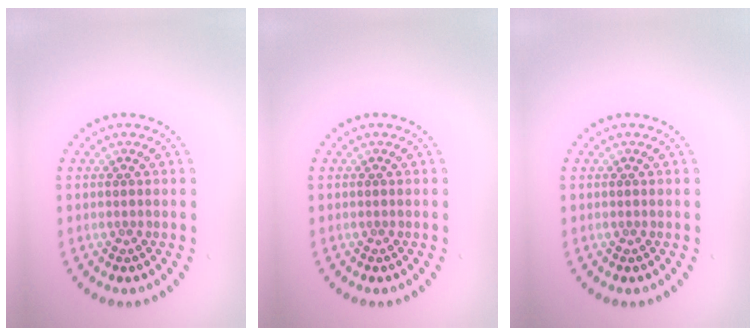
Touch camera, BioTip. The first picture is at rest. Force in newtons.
{"total": 0.0}
{"total": 0.0}